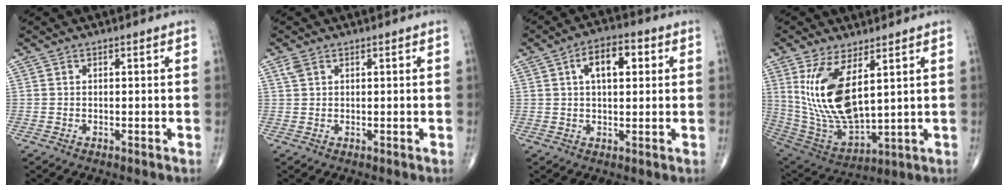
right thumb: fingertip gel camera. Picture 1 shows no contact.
{"total": 1.6, "force": [1.0, 0.9, 0.8], "torque": [-0.018, 0.006, 0.022]}
{"total": 8.0, "force": [2.3, 4.1, 6.5], "torque": [-0.090, 0.011, 0.032]}
{"total": 16.2, "force": [5.2, 7.0, 13.7], "torque": [-0.266, -0.031, 0.123]}